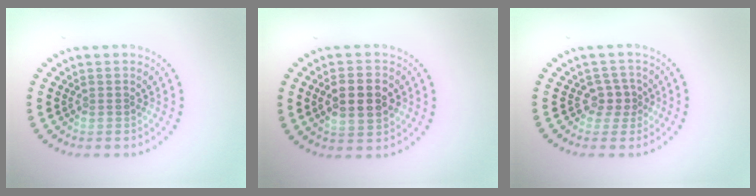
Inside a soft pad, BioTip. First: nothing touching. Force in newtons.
{"total": 4.1, "press": 4.1, "slide": 0.3}
{"total": 1.9, "press": 1.6, "slide": 1.0}